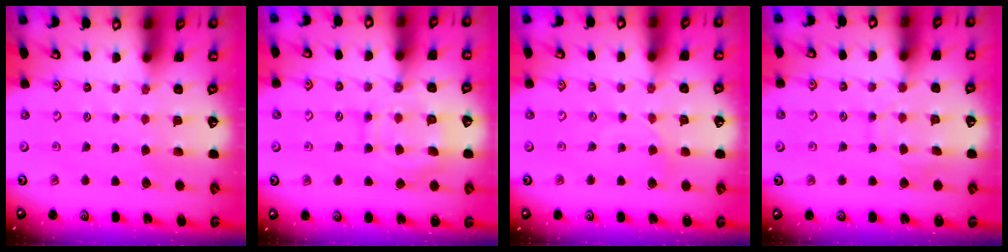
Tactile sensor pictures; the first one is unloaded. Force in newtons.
{"total": 11.2, "press": 11.1, "slide": 1.0}
{"total": 2.3, "press": 2.3, "slide": 0.4}
{"total": 7.7, "press": 7.7, "slide": 0.7}